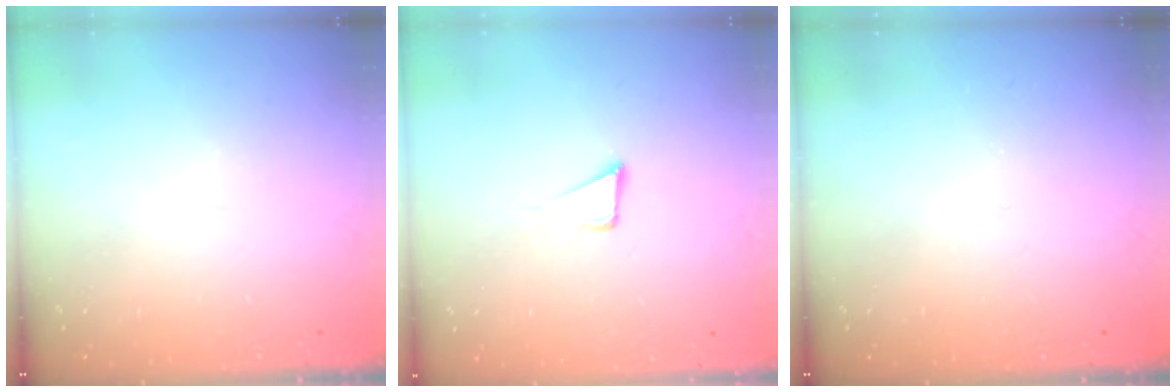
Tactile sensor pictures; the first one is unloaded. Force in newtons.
{"total": 4.9, "press": 3.9, "slide": 3.0}
{"total": 0.0}